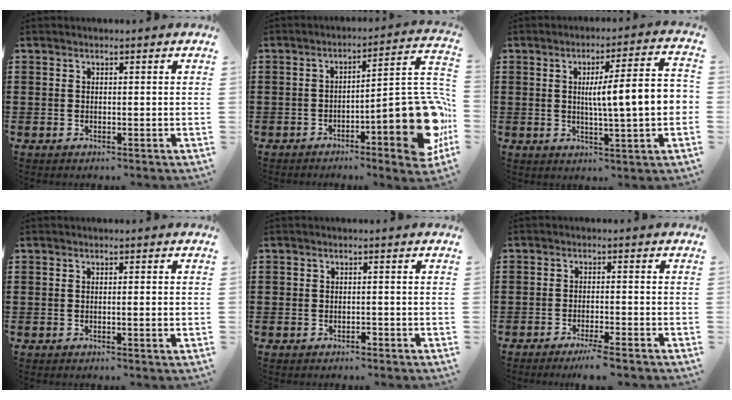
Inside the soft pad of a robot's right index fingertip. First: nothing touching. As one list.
[{"total": 13.8, "force": [-4.8, 3.5, 12.5], "torque": [-0.155, -0.006, -0.076]}, {"total": 9.3, "force": [0.3, 1.0, 9.2], "torque": [-0.150, -0.006, -0.004]}, {"total": 1.0, "force": [-0.2, -0.1, 1.0], "torque": [-0.015, -0.004, -0.004]}, {"total": 0.9, "force": [-0.8, 0.3, 0.3], "torque": [-0.008, -0.001, -0.017]}, {"total": 3.1, "force": [-2.6, -0.5, 1.6], "torque": [-0.025, -0.005, -0.047]}]